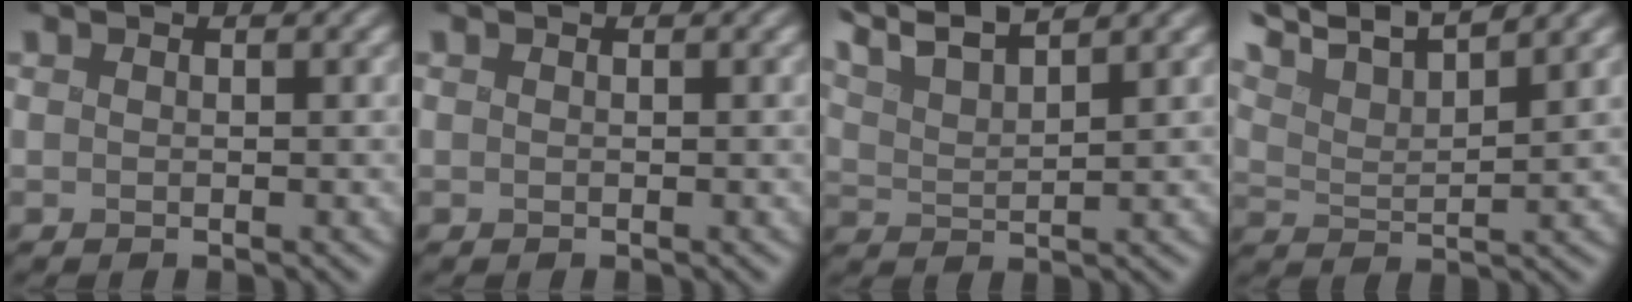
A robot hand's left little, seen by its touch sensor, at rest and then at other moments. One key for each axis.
{"total": 0.0}
{"total": 9.0, "fx": 7.0, "fy": 2.1, "fz": 5.2, "tx": -0.107, "ty": 0.029, "tz": 0.083}
{"total": 8.6, "fx": 7.1, "fy": 1.9, "fz": 4.5, "tx": -0.096, "ty": 0.015, "tz": 0.099}